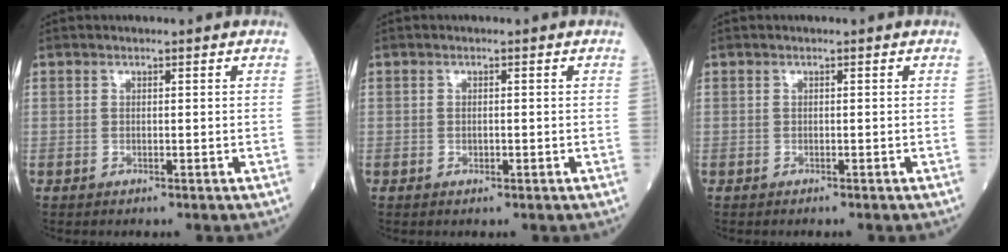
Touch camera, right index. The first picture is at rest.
{"total": 0.7, "force": [-0.1, 0.3, 0.6], "torque": [-0.014, -0.001, 0.001]}
{"total": 0.6, "force": [-0.5, 0.0, 0.3], "torque": [-0.004, 0.001, -0.005]}